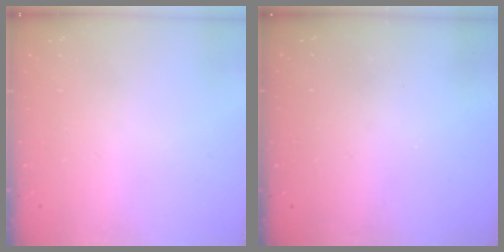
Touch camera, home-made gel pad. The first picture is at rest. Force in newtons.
{"total": 3.2, "press": 3.2, "slide": 0.1}